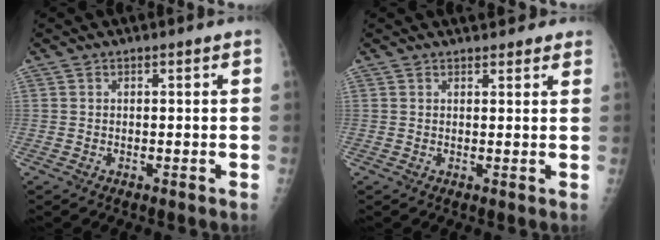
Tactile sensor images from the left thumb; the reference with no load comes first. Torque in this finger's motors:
{"motor_torque": [1.18, -0.27, 0.52, -0.40, -0.01]}